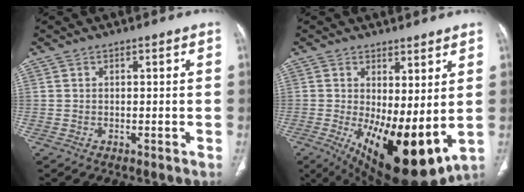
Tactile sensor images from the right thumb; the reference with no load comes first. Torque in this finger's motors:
{"motor_torque": [2.17, 2.84, 0.95, -0.86, 0.52]}